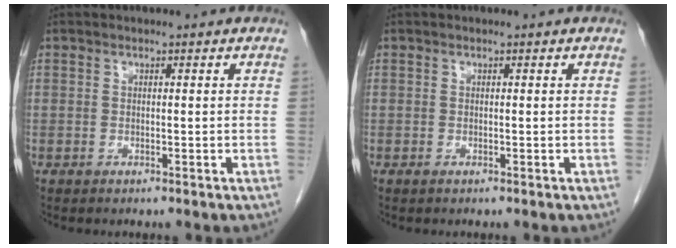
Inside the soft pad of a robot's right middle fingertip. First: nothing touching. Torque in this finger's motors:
{"motor_torque": [0.15, -0.01, 0.03, 0.00]}